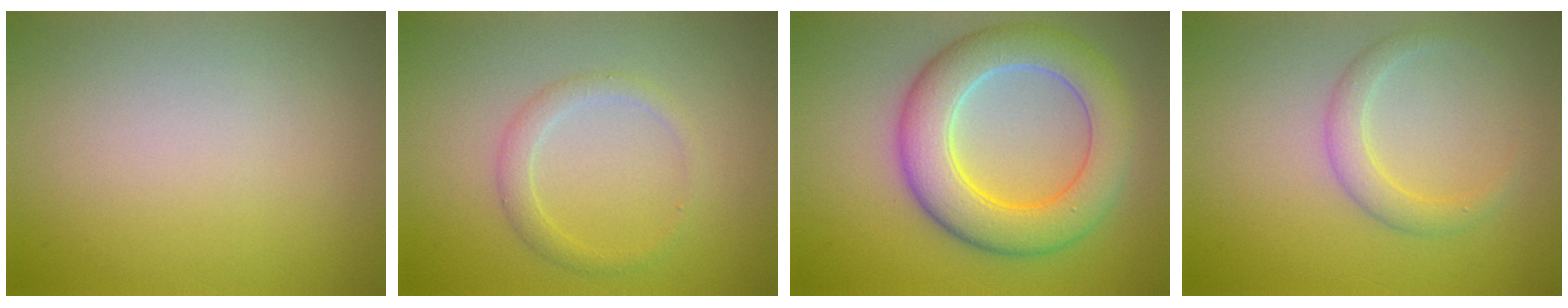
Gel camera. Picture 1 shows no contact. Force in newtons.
{"total": 1.7, "press": 1.7, "slide": 0.0}
{"total": 7.6, "press": 7.6, "slide": 0.2}
{"total": 2.0, "press": 2.0, "slide": 0.2}